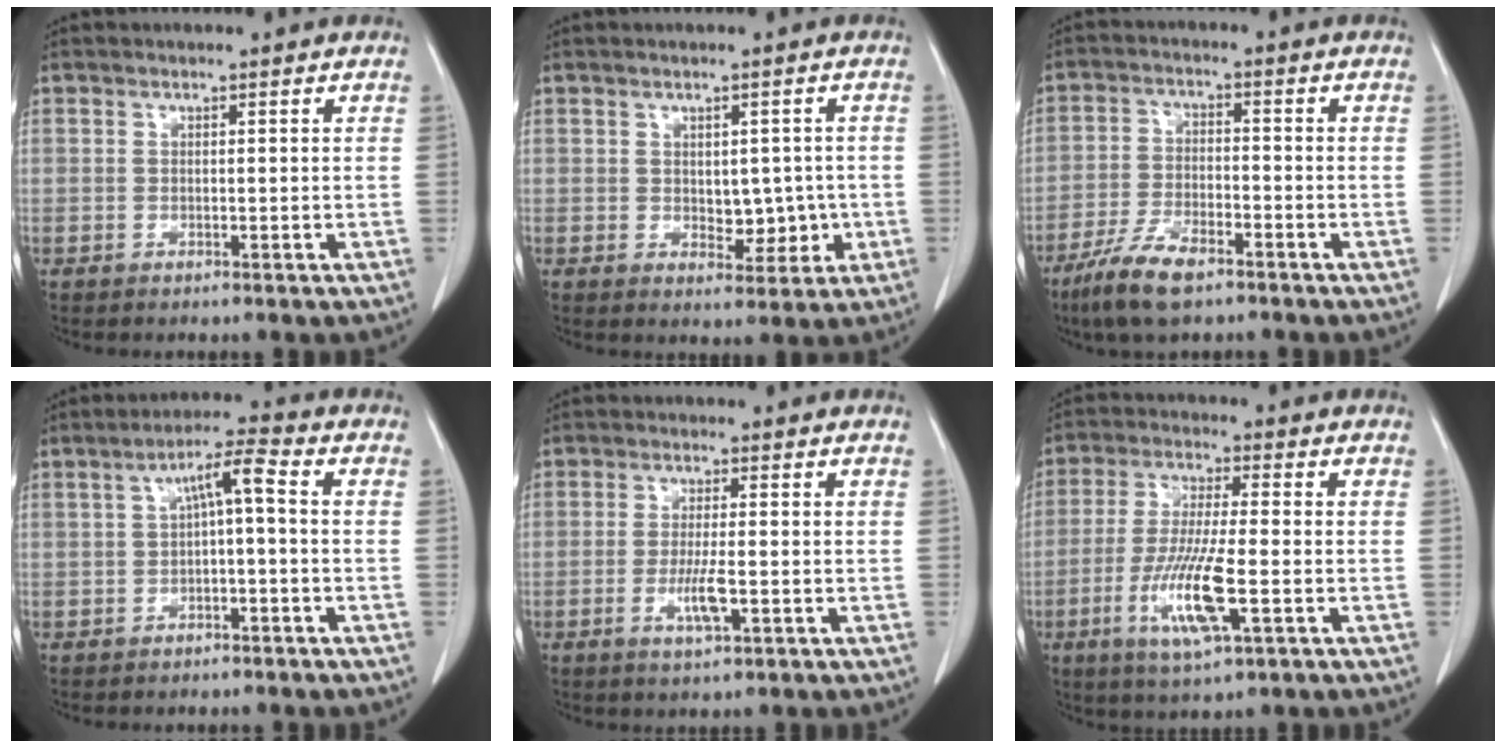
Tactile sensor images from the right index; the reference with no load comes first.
{"total": 5.7, "force": [-0.4, 3.6, 4.4], "torque": [-0.054, 0.010, 0.009]}
{"total": 8.9, "force": [-6.1, 2.7, 5.9], "torque": [-0.123, -0.013, -0.112]}
{"total": 5.5, "force": [0.3, 1.1, 5.4], "torque": [-0.098, 0.023, 0.007]}
{"total": 4.8, "force": [-1.4, 0.9, 4.5], "torque": [-0.090, -0.005, -0.022]}
{"total": 11.3, "force": [-3.7, 1.4, 10.6], "torque": [-0.214, -0.018, -0.068]}